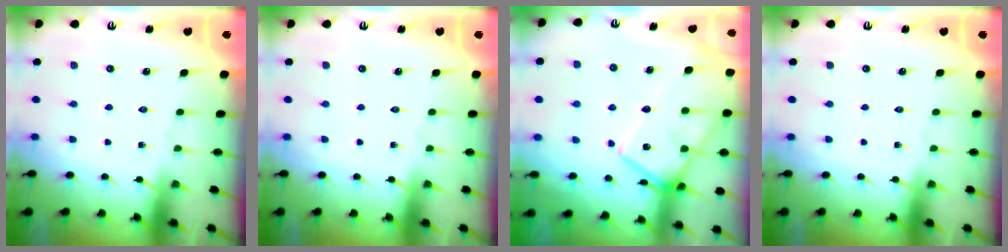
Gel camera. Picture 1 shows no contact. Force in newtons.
{"total": 0.0}
{"total": 14.5, "press": 14.4, "slide": 1.2}
{"total": 0.0}